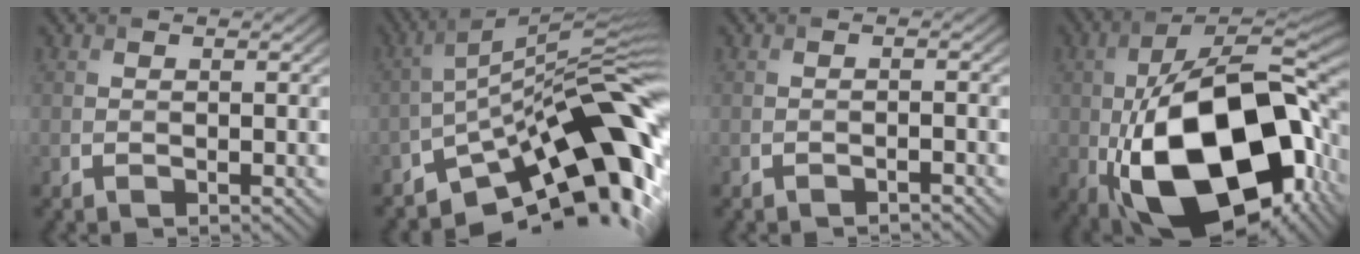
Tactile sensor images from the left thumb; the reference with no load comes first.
{"total": 17.1, "force": [-8.7, 5.9, 13.6], "torque": [-0.186, 0.012, -0.162]}
{"total": 0.6, "force": [-0.6, 0.0, 0.1], "torque": [0.000, 0.004, -0.013]}
{"total": 21.4, "force": [-5.1, 11.7, 17.2], "torque": [-0.322, -0.034, -0.071]}